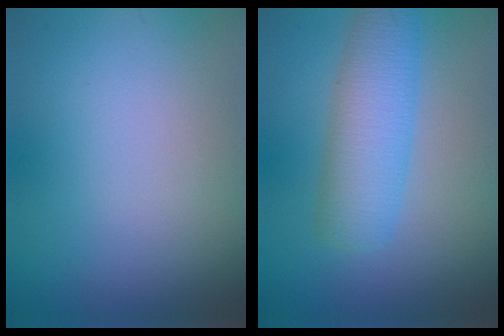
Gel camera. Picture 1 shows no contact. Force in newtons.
{"total": 5.1, "press": 5.1, "slide": 0.2}